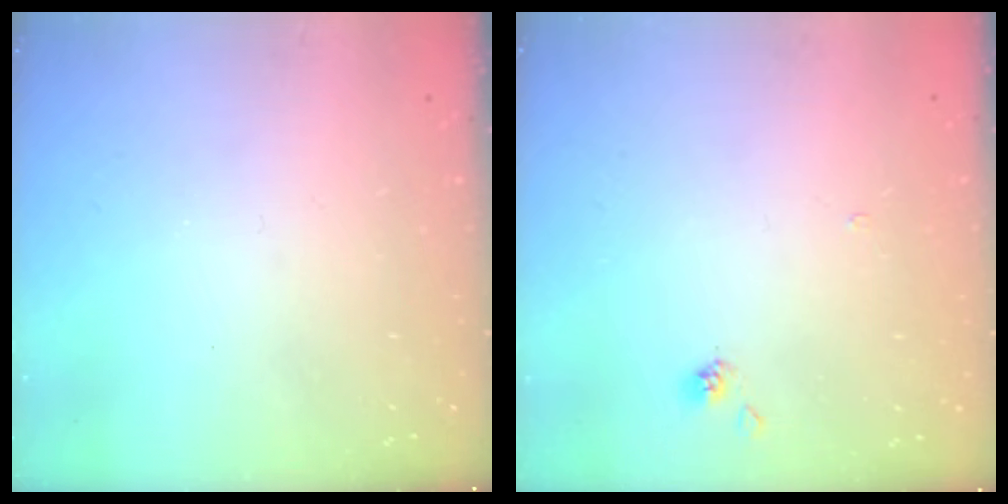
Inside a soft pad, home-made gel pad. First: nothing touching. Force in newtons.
{"total": 1.4, "press": 1.4, "slide": 0.3}